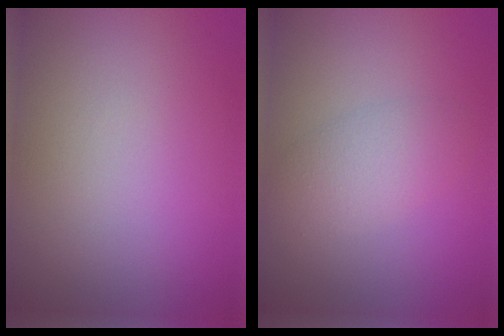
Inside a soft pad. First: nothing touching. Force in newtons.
{"total": 2.7, "press": 2.7, "slide": 0.1}